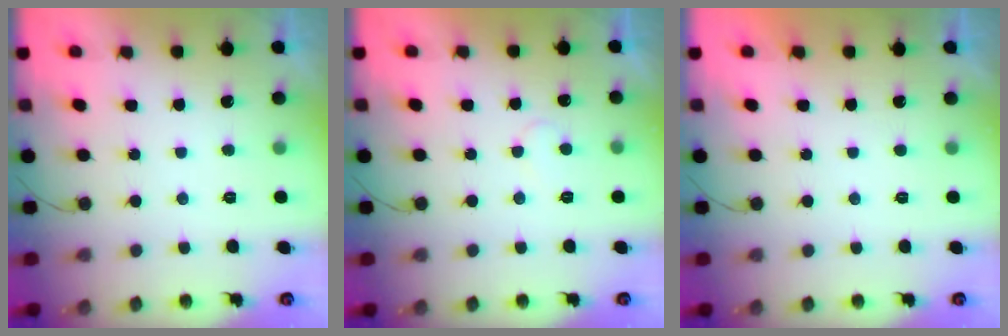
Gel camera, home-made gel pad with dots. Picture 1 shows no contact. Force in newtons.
{"total": 4.3, "press": 4.3, "slide": 0.2}
{"total": 1.6, "press": 1.6, "slide": 0.1}